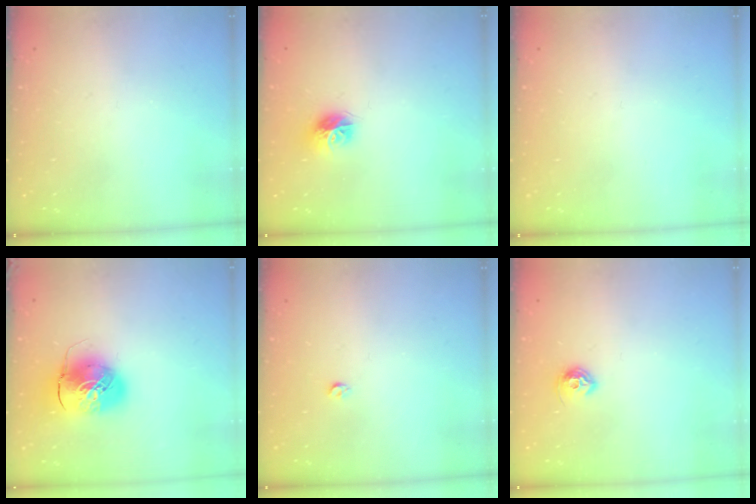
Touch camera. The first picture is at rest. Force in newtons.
{"total": 8.8, "press": 8.8, "slide": 0.4}
{"total": 0.0}
{"total": 10.5, "press": 10.4, "slide": 1.8}
{"total": 2.8, "press": 2.8, "slide": 0.5}
{"total": 6.9, "press": 6.8, "slide": 1.0}